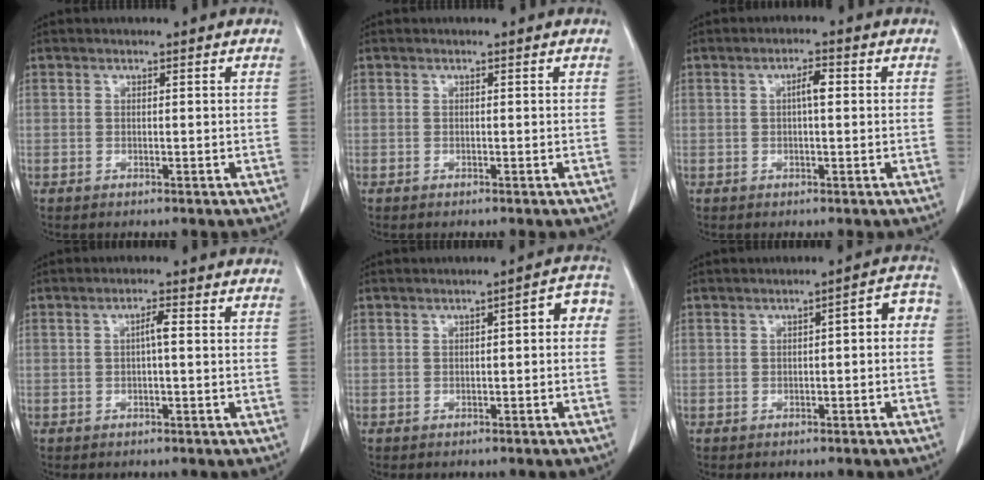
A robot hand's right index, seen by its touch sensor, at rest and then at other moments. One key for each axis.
{"total": 0.0}
{"total": 2.5, "fx": 0.4, "fy": 0.5, "fz": 2.5, "tx": -0.043, "ty": 0.004, "tz": 0.006}
{"total": 2.0, "fx": 0.0, "fy": 0.2, "fz": 2.0, "tx": -0.034, "ty": 0.004, "tz": 0.001}
{"total": 4.0, "fx": 0.0, "fy": 1.4, "fz": 3.8, "tx": -0.040, "ty": 0.028, "tz": -0.006}
{"total": 4.2, "fx": -0.5, "fy": 1.5, "fz": 3.9, "tx": -0.043, "ty": 0.029, "tz": -0.011}